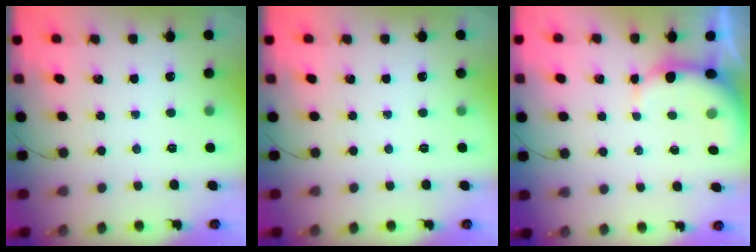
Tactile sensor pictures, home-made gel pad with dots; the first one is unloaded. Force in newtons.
{"total": 0.0}
{"total": 4.0, "press": 3.9, "slide": 0.7}